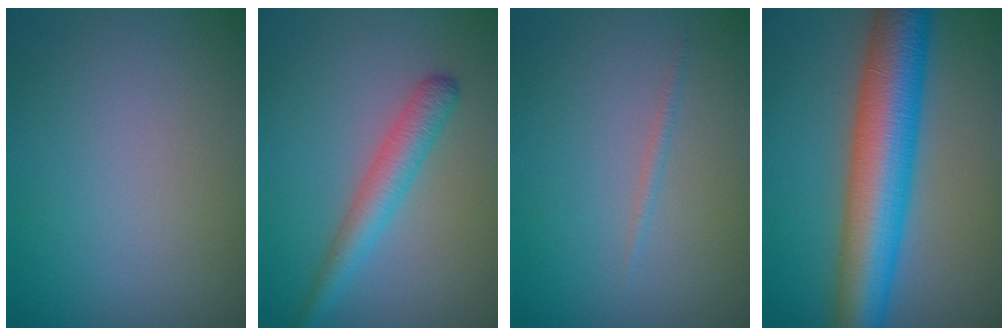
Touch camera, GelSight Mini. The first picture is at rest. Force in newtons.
{"total": 3.4, "press": 3.4, "slide": 0.1}
{"total": 0.6, "press": 0.6, "slide": 0.0}
{"total": 10.6, "press": 10.6, "slide": 0.1}